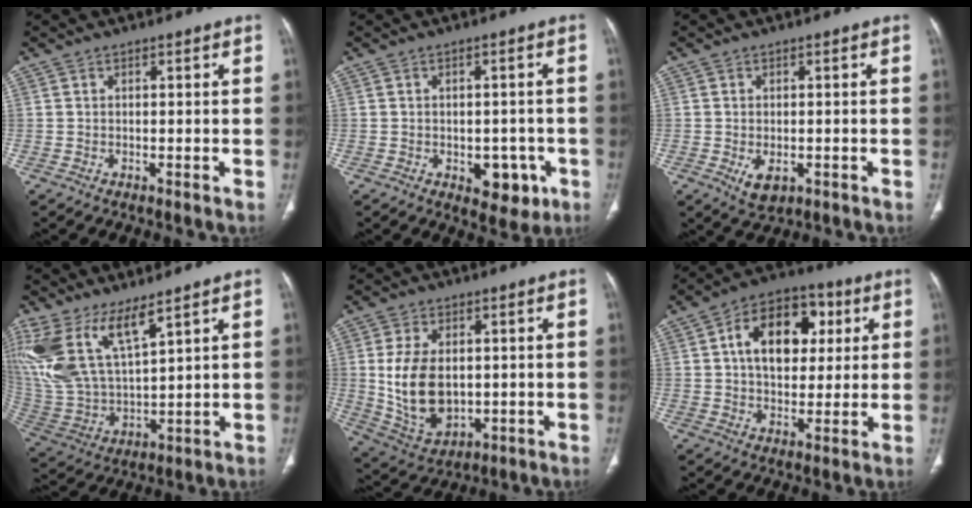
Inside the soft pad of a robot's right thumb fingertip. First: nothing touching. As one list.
[{"total": 6.8, "force": [-2.3, 4.4, 4.6], "torque": [-0.025, 0.010, -0.020]}, {"total": 4.0, "force": [-1.2, 2.4, 3.0], "torque": [-0.048, -0.002, -0.008]}, {"total": 17.7, "force": [10.4, 7.0, 12.5], "torque": [-0.275, -0.042, 0.224]}, {"total": 13.2, "force": [0.4, 8.5, 10.1], "torque": [-0.176, -0.010, 0.029]}, {"total": 15.5, "force": [3.8, 10.2, 11.0], "torque": [-0.140, 0.010, 0.054]}]